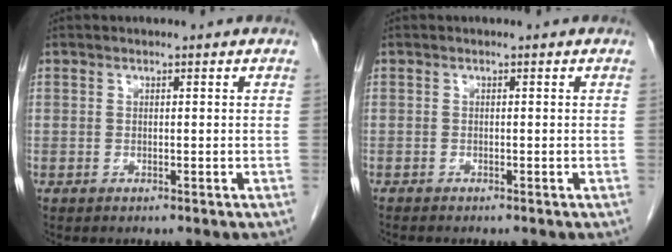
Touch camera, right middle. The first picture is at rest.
{"total": 0.7, "force": [-0.6, 0.0, 0.3], "torque": [-0.005, -0.003, -0.009]}